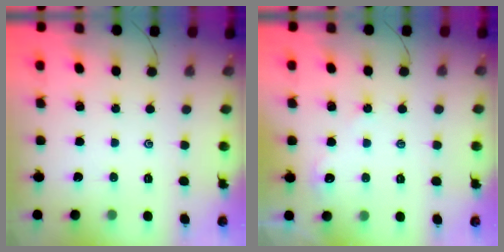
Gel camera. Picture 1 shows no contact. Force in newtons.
{"total": 2.3, "press": 2.3, "slide": 0.2}